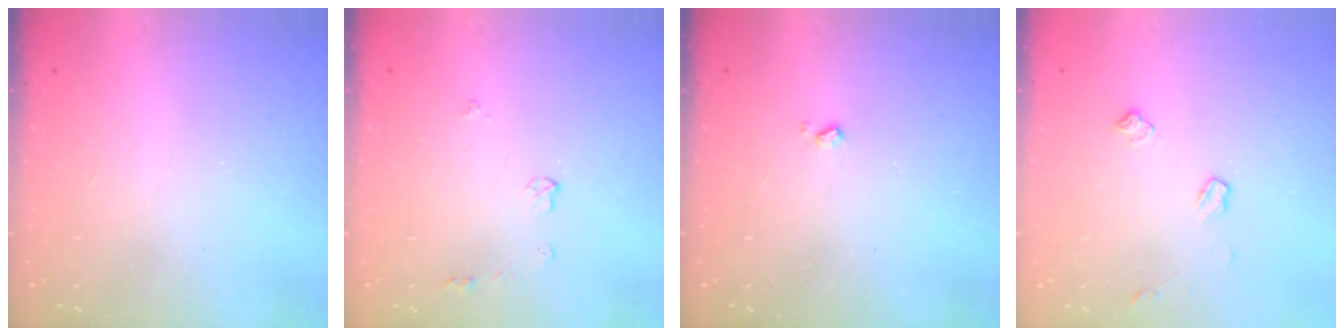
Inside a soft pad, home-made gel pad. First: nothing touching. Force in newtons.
{"total": 4.5, "press": 4.5, "slide": 0.6}
{"total": 3.5, "press": 3.5, "slide": 0.5}
{"total": 7.4, "press": 7.3, "slide": 0.9}